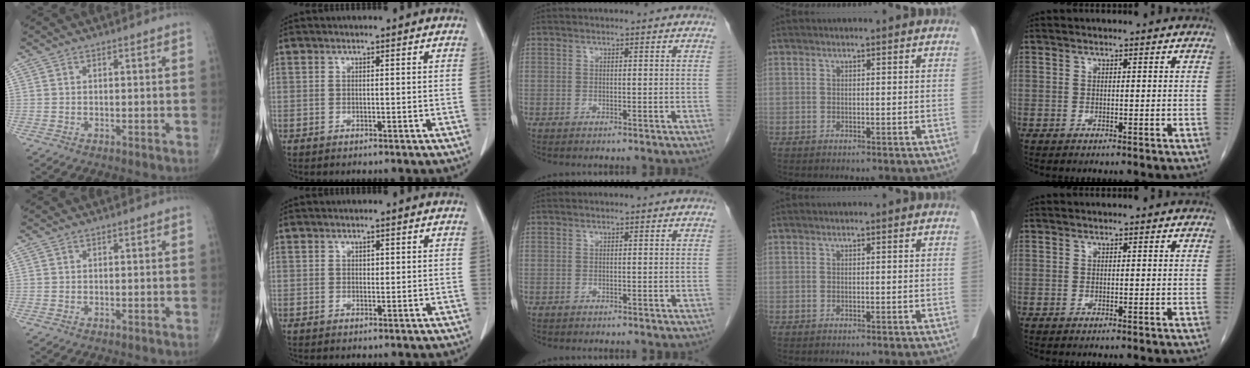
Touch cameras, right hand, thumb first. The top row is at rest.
{"index": {"total": 0.6, "force": [0.3, 0.4, 0.4], "torque": [-0.002, -0.001, 0.004]}}